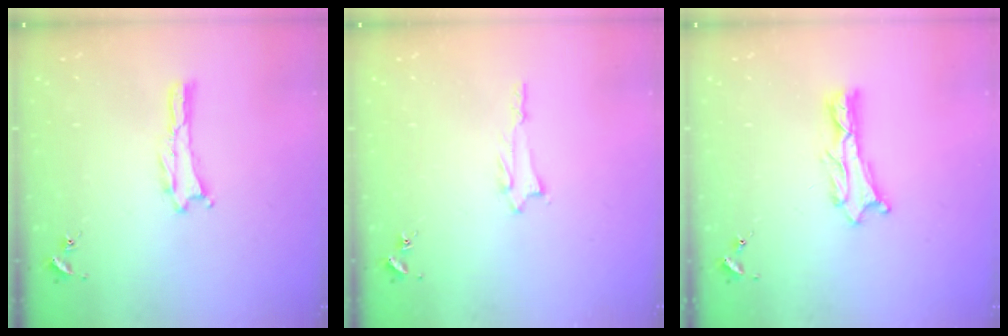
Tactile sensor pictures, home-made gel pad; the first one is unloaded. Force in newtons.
{"total": 1.4, "press": 1.4, "slide": 0.2}
{"total": 1.2, "press": 1.2, "slide": 0.2}